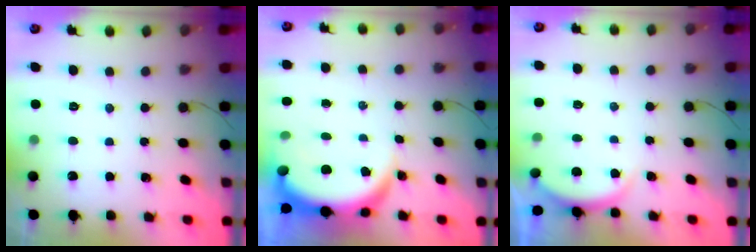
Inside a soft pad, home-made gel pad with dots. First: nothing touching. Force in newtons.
{"total": 6.4, "press": 6.3, "slide": 0.8}
{"total": 1.9, "press": 1.9, "slide": 0.5}